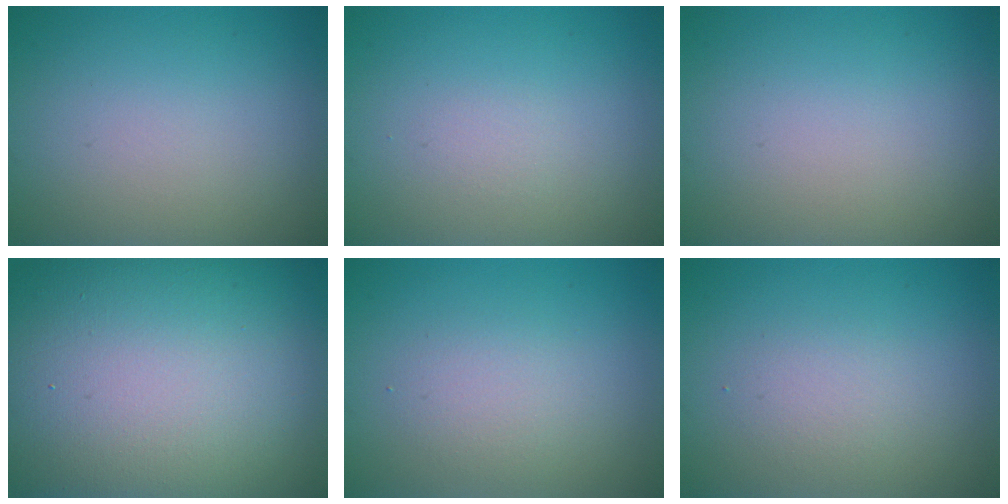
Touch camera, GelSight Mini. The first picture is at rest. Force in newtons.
{"total": 0.6, "press": 0.6, "slide": 0.0}
{"total": 0.0}
{"total": 22.9, "press": 22.9, "slide": 1.8}
{"total": 2.0, "press": 2.0, "slide": 0.1}
{"total": 1.6, "press": 1.6, "slide": 0.2}